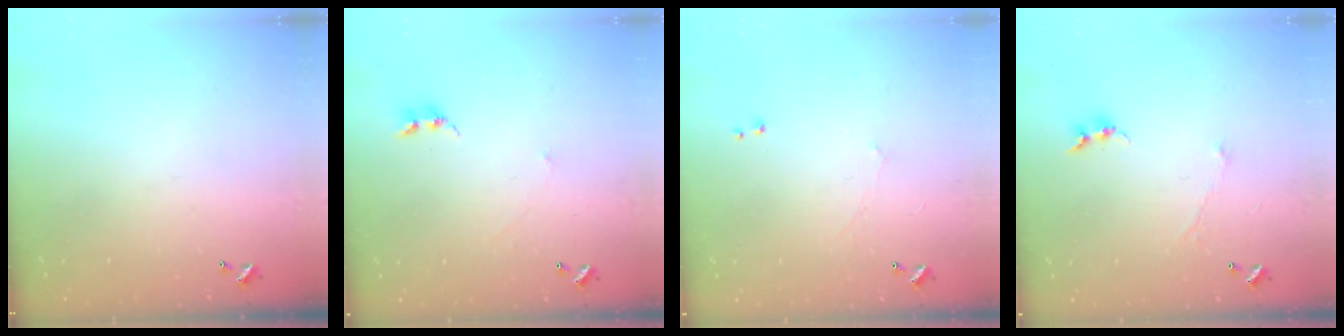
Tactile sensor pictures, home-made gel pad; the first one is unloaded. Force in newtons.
{"total": 2.6, "press": 2.6, "slide": 0.3}
{"total": 0.7, "press": 0.1, "slide": 0.7}
{"total": 0.0}